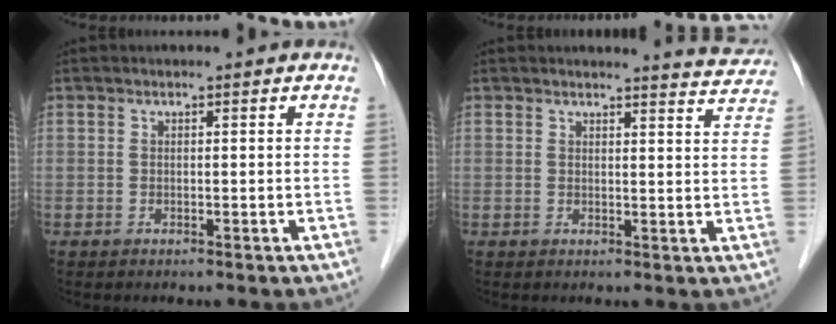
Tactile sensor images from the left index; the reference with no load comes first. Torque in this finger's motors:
{"motor_torque": [0.17, -0.40, 0.00, -0.03]}